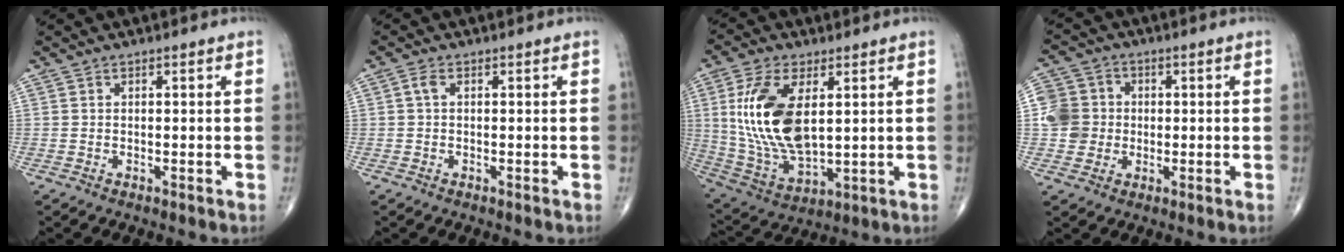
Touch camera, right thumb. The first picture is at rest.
{"total": 1.3, "force": [0.2, 0.7, 1.1], "torque": [-0.023, 0.002, -0.001]}
{"total": 17.5, "force": [3.5, 8.8, 14.8], "torque": [-0.295, -0.018, 0.078]}
{"total": 7.9, "force": [-0.2, 7.6, 2.4], "torque": [-0.025, 0.014, -0.007]}